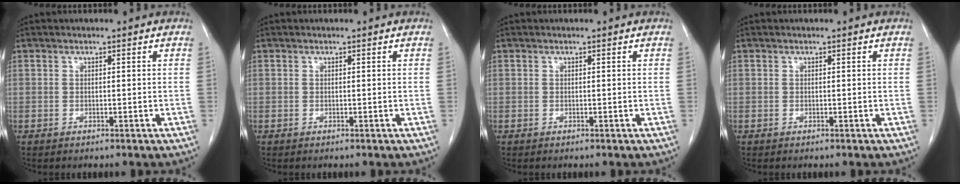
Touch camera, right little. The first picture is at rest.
{"total": 0.0}
{"total": 0.0}
{"total": 0.0}